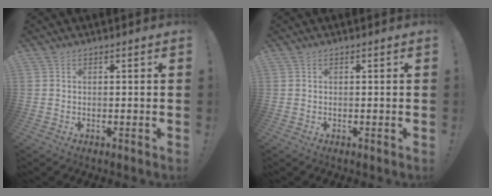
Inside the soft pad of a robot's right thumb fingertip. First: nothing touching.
{"total": 0.0}